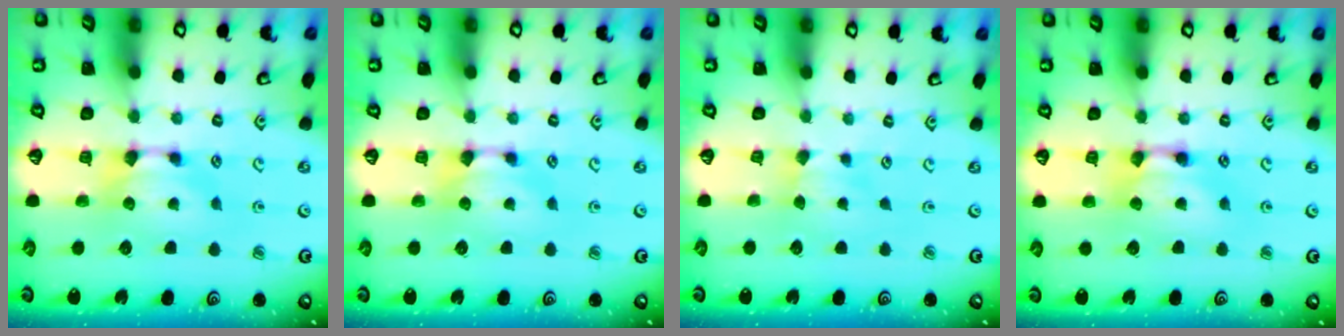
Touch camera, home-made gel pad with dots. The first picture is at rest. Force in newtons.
{"total": 0.0}
{"total": 2.5, "press": 2.5, "slide": 0.4}
{"total": 2.2, "press": 2.2, "slide": 0.1}